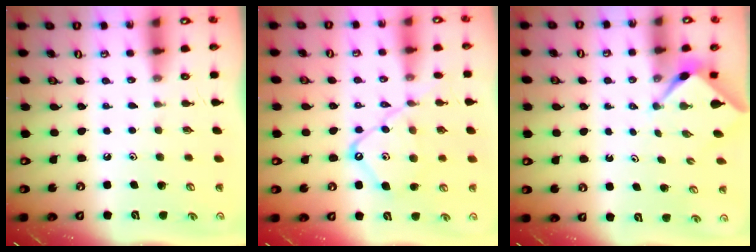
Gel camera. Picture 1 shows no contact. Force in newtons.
{"total": 12.8, "press": 12.7, "slide": 1.2}
{"total": 2.3, "press": 2.3, "slide": 0.2}